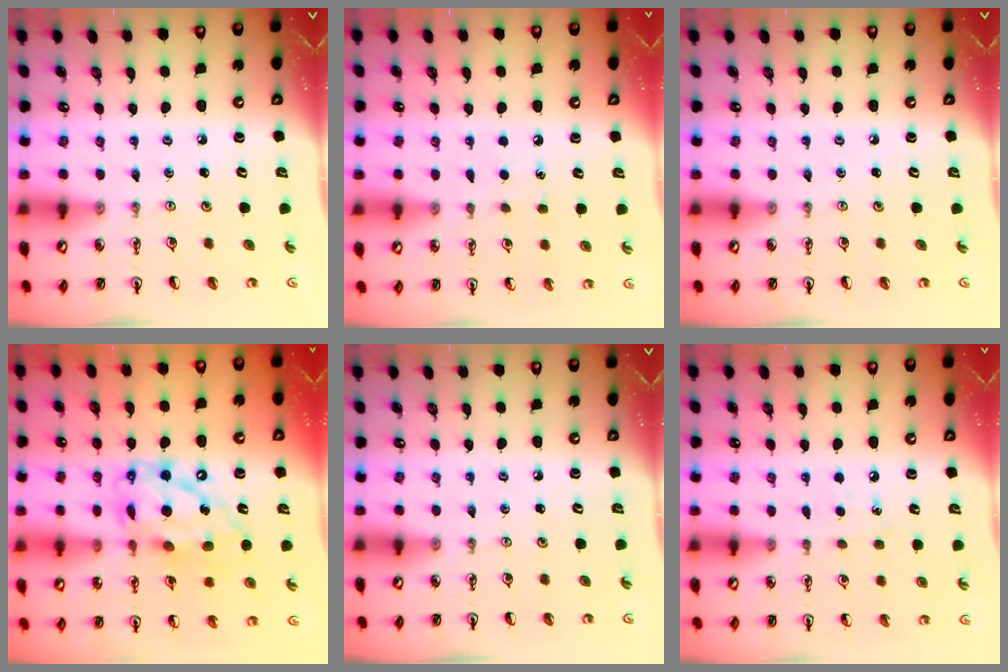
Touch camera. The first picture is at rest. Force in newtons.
{"total": 5.0, "press": 4.9, "slide": 0.6}
{"total": 0.0}
{"total": 16.8, "press": 16.8, "slide": 1.5}
{"total": 0.0}
{"total": 6.0, "press": 6.0, "slide": 0.7}